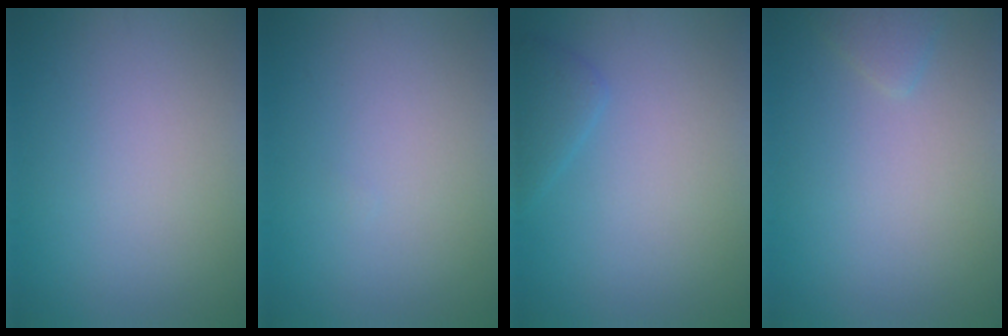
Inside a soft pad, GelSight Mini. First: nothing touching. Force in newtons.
{"total": 0.0}
{"total": 1.6, "press": 1.6, "slide": 0.1}
{"total": 1.1, "press": 1.1, "slide": 0.1}